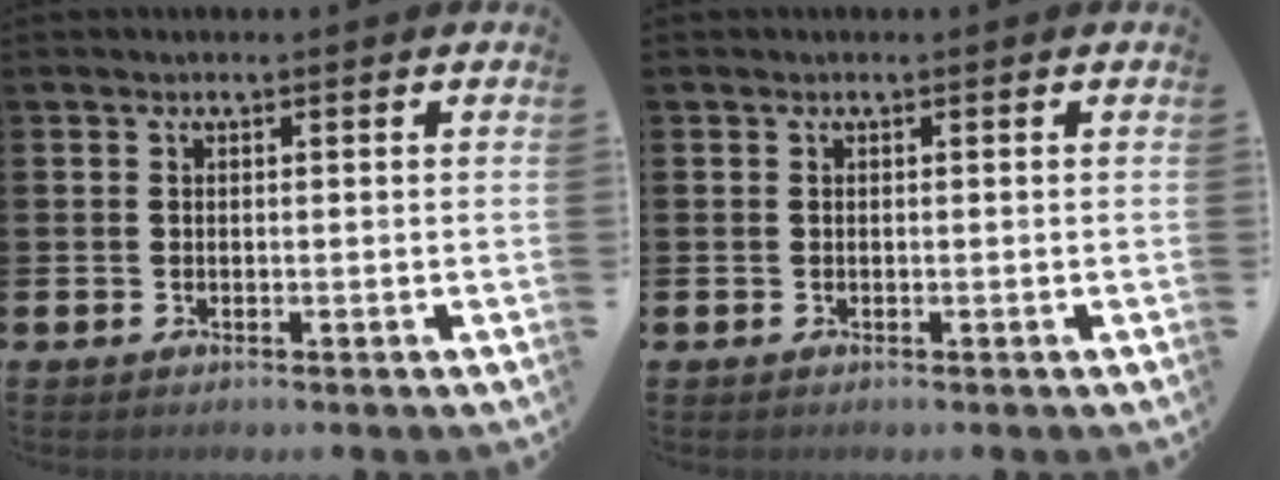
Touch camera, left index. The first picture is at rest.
{"total": 0.0}